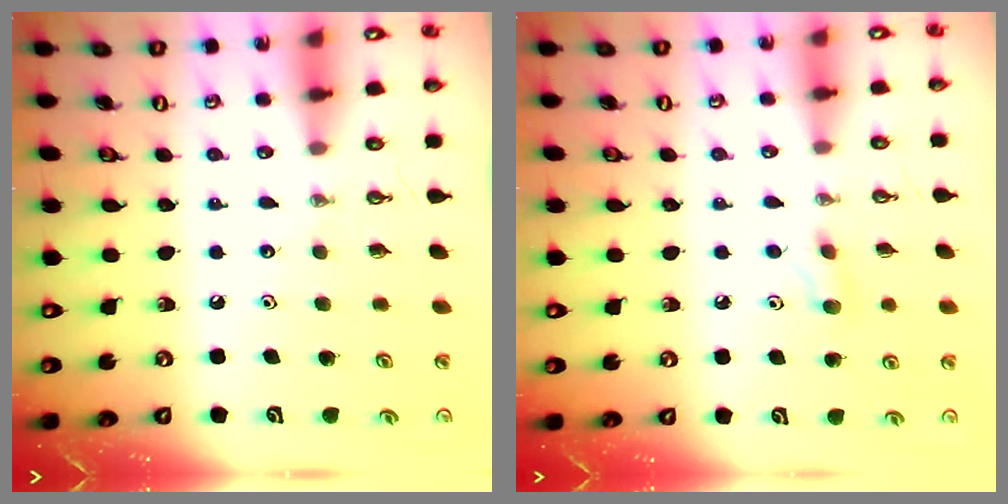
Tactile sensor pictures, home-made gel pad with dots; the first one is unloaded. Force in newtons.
{"total": 4.7, "press": 4.5, "slide": 1.5}